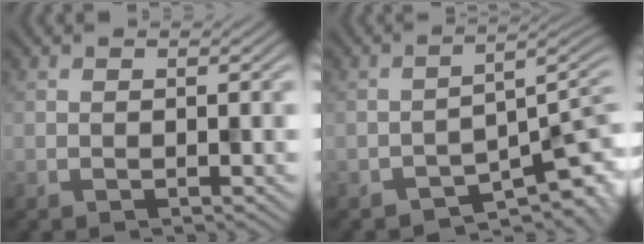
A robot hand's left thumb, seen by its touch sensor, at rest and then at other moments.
{"total": 6.8, "force": [-4.2, 2.0, 4.8], "torque": [-0.061, -0.002, -0.071]}